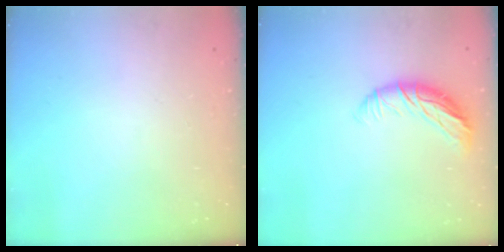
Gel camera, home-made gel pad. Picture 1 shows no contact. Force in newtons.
{"total": 10.0, "press": 10.0, "slide": 1.0}